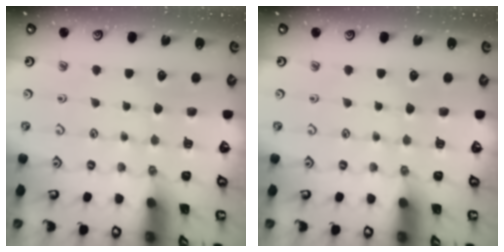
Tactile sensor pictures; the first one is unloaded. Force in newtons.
{"total": 0.0}